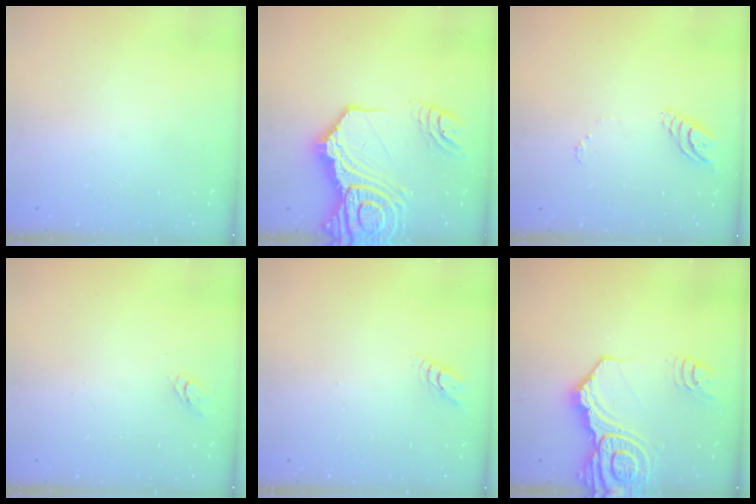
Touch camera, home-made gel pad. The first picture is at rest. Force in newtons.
{"total": 25.6, "press": 25.4, "slide": 3.6}
{"total": 6.2, "press": 6.1, "slide": 0.5}
{"total": 2.7, "press": 2.7, "slide": 0.3}
{"total": 3.7, "press": 3.7, "slide": 0.3}
{"total": 23.0, "press": 22.8, "slide": 3.1}